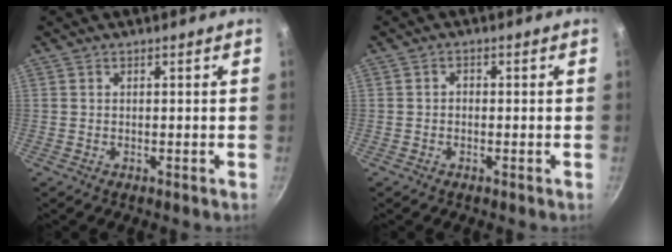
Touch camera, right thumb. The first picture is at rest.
{"total": 1.3, "force": [-0.2, 1.0, 0.7], "torque": [-0.012, 0.006, -0.006]}